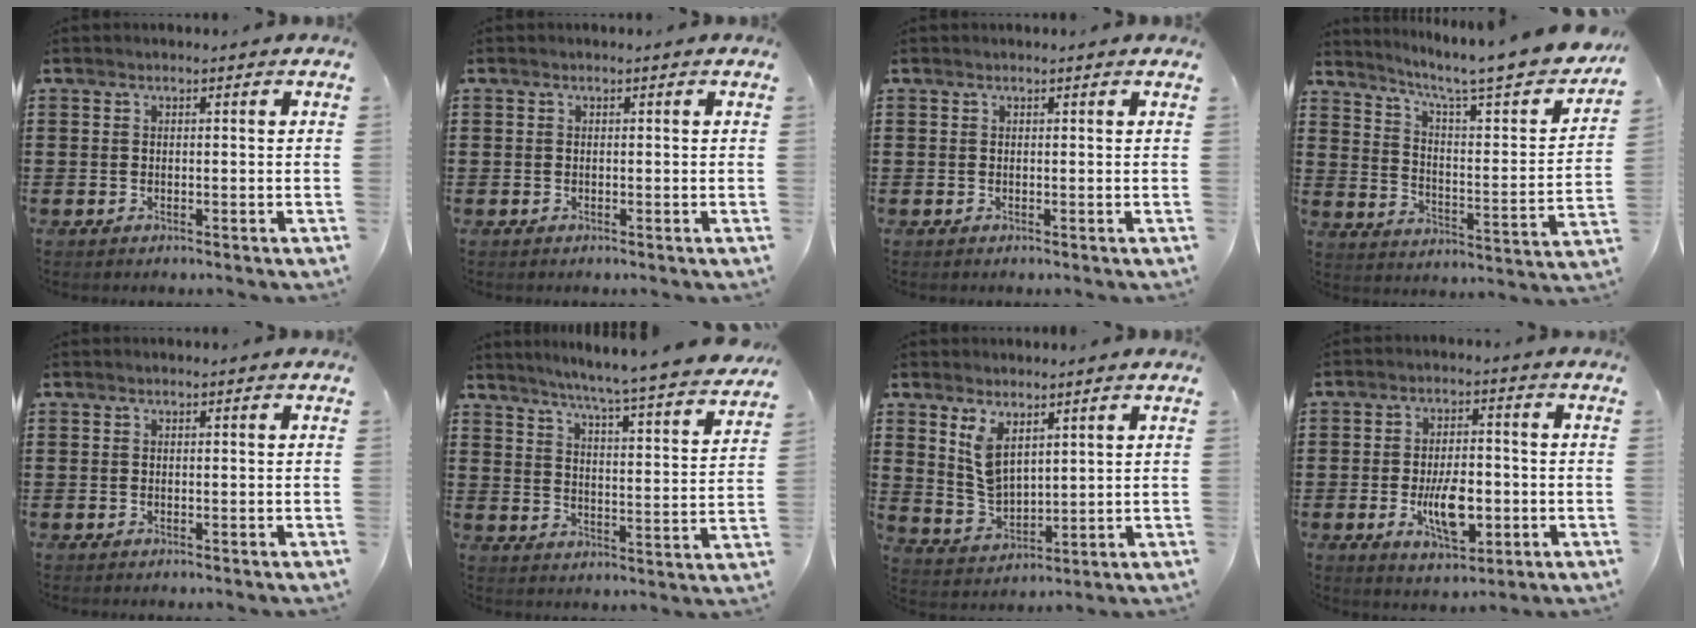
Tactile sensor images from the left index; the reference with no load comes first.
{"total": 0.0}
{"total": 0.0}
{"total": 6.8, "force": [5.7, 0.4, 3.7], "torque": [-0.083, -0.049, 0.084]}
{"total": 0.0}
{"total": 5.3, "force": [4.8, -1.1, 1.8], "torque": [-0.060, -0.047, 0.073]}
{"total": 5.7, "force": [3.4, 3.0, 3.5], "torque": [-0.079, -0.009, 0.060]}
{"total": 8.2, "force": [-2.0, 4.0, 6.9], "torque": [-0.113, -0.002, -0.038]}